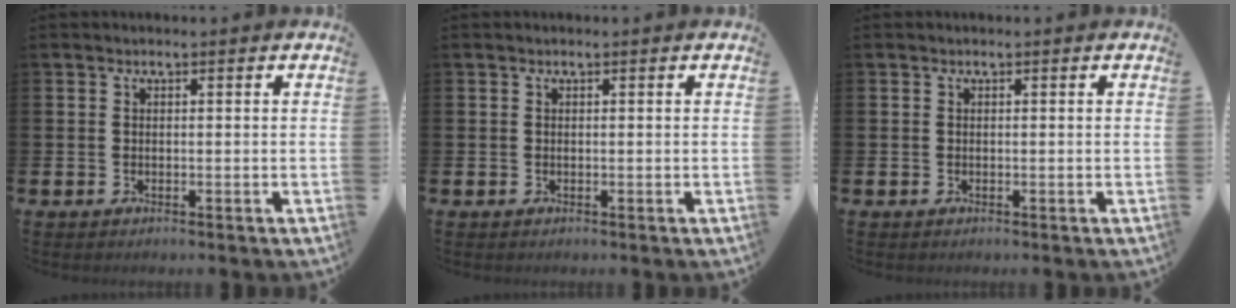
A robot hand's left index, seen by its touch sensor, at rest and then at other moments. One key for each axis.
{"total": 0.0}
{"total": 0.0}